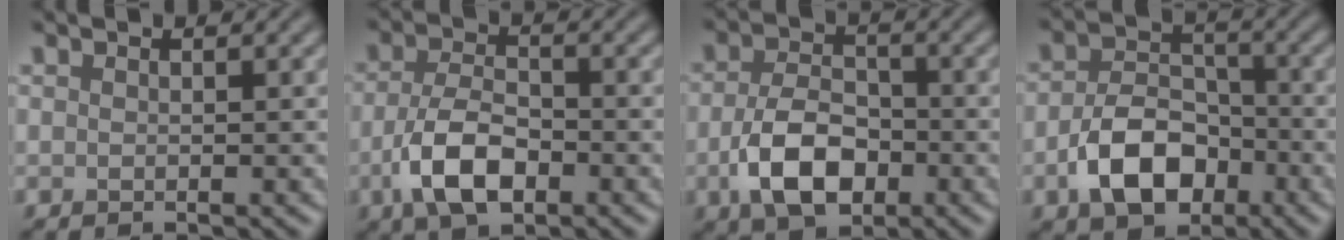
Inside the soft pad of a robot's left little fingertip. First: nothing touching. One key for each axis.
{"total": 5.6, "fx": -2.3, "fy": 2.8, "fz": 4.2, "tx": -0.087, "ty": -0.005, "tz": -0.049}
{"total": 6.2, "fx": -2.1, "fy": 3.8, "fz": 4.5, "tx": -0.094, "ty": -0.006, "tz": -0.041}
{"total": 6.4, "fx": -2.6, "fy": 4.2, "fz": 4.1, "tx": -0.074, "ty": -0.005, "tz": -0.046}